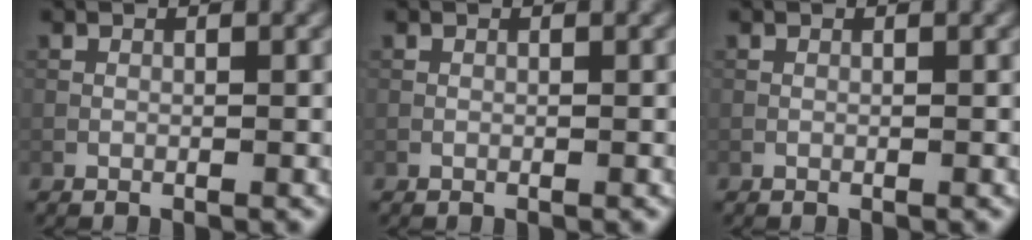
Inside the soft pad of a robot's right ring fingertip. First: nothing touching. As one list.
[{"total": 0.0}, {"total": 0.0}]